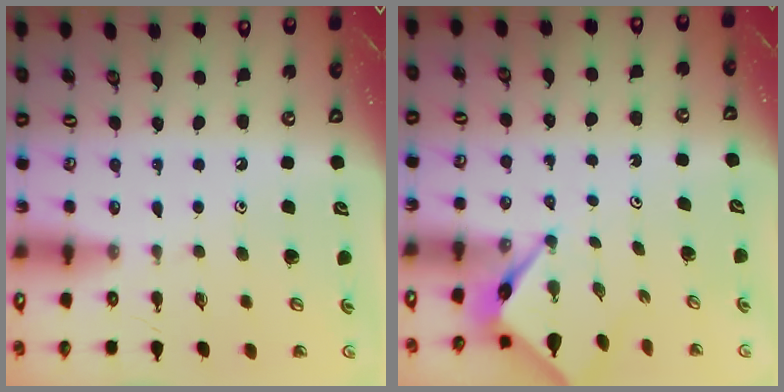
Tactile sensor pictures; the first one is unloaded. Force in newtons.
{"total": 3.9, "press": 3.9, "slide": 0.2}